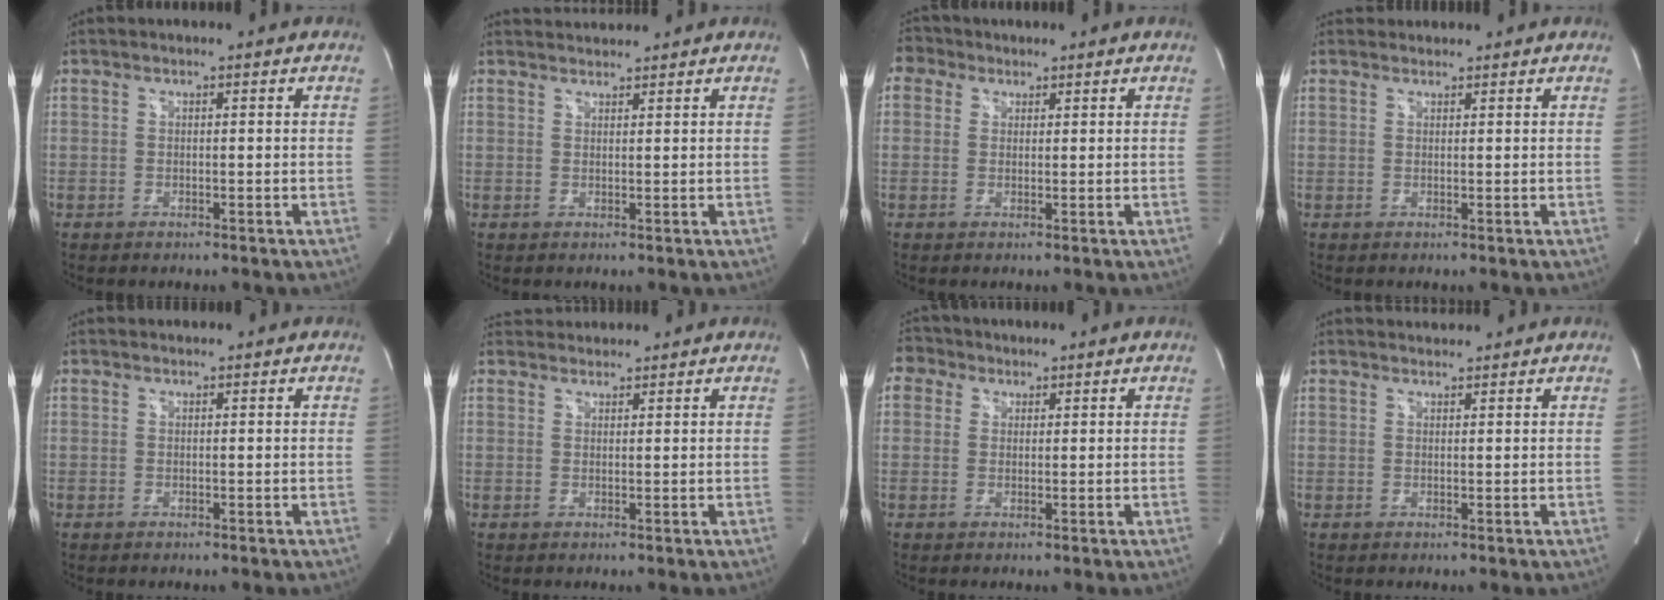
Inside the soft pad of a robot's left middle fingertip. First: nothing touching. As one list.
[{"total": 2.9, "force": [2.9, 0.1, -0.1], "torque": [-0.006, 0.024, 0.054]}, {"total": 3.5, "force": [2.1, 2.7, 0.5], "torque": [-0.013, 0.021, 0.038]}, {"total": 2.0, "force": [1.8, 0.6, -0.2], "torque": [0.002, 0.024, 0.033]}, {"total": 0.6, "force": [0.6, 0.1, -0.1], "torque": [-0.005, 0.013, 0.014]}, {"total": 3.5, "force": [3.4, 0.8, 0.0], "torque": [-0.003, 0.031, 0.060]}, {"total": 3.7, "force": [2.0, 3.0, 0.5], "torque": [-0.013, 0.021, 0.037]}, {"total": 2.2, "force": [2.2, 0.2, -0.1], "torque": [-0.005, 0.021, 0.041]}]